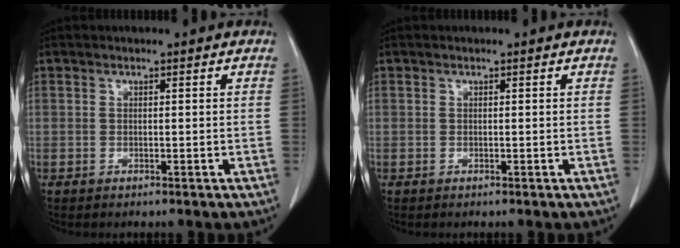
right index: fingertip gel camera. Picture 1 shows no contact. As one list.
[{"total": 0.0}]